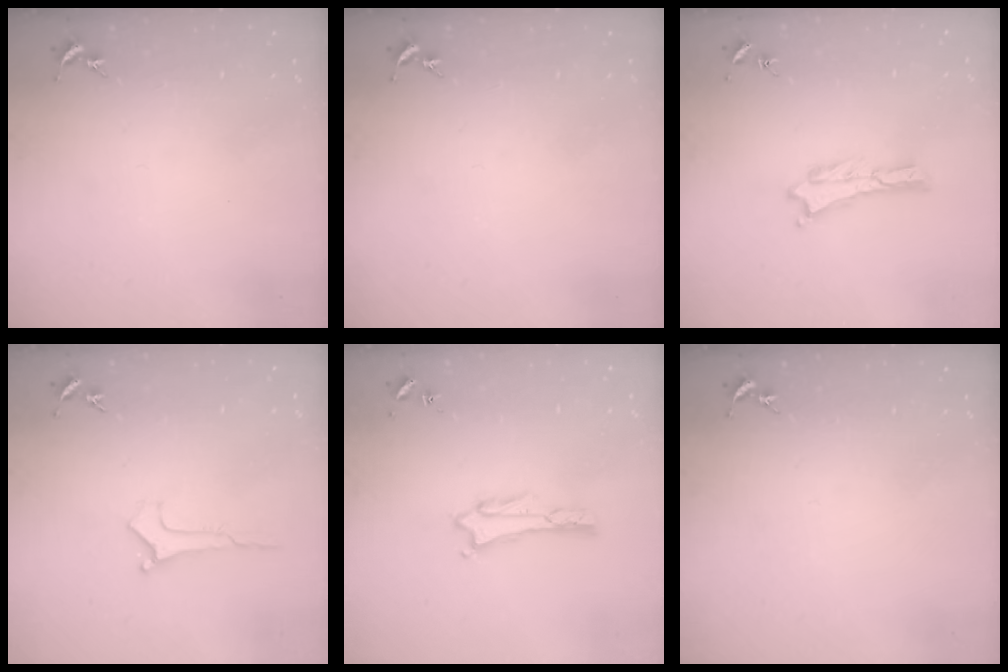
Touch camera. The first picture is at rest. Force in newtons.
{"total": 0.0}
{"total": 0.0}
{"total": 0.0}
{"total": 1.8, "press": 1.8, "slide": 0.2}
{"total": 0.0}